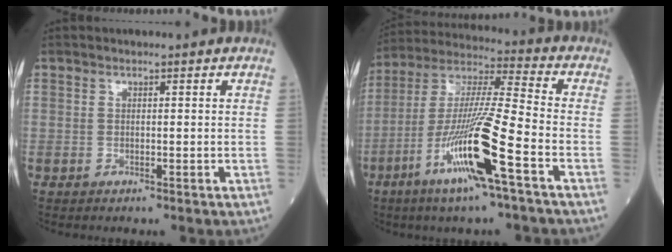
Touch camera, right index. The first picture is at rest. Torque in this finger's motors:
{"motor_torque": [1.78, -0.36, 1.05, 0.21]}